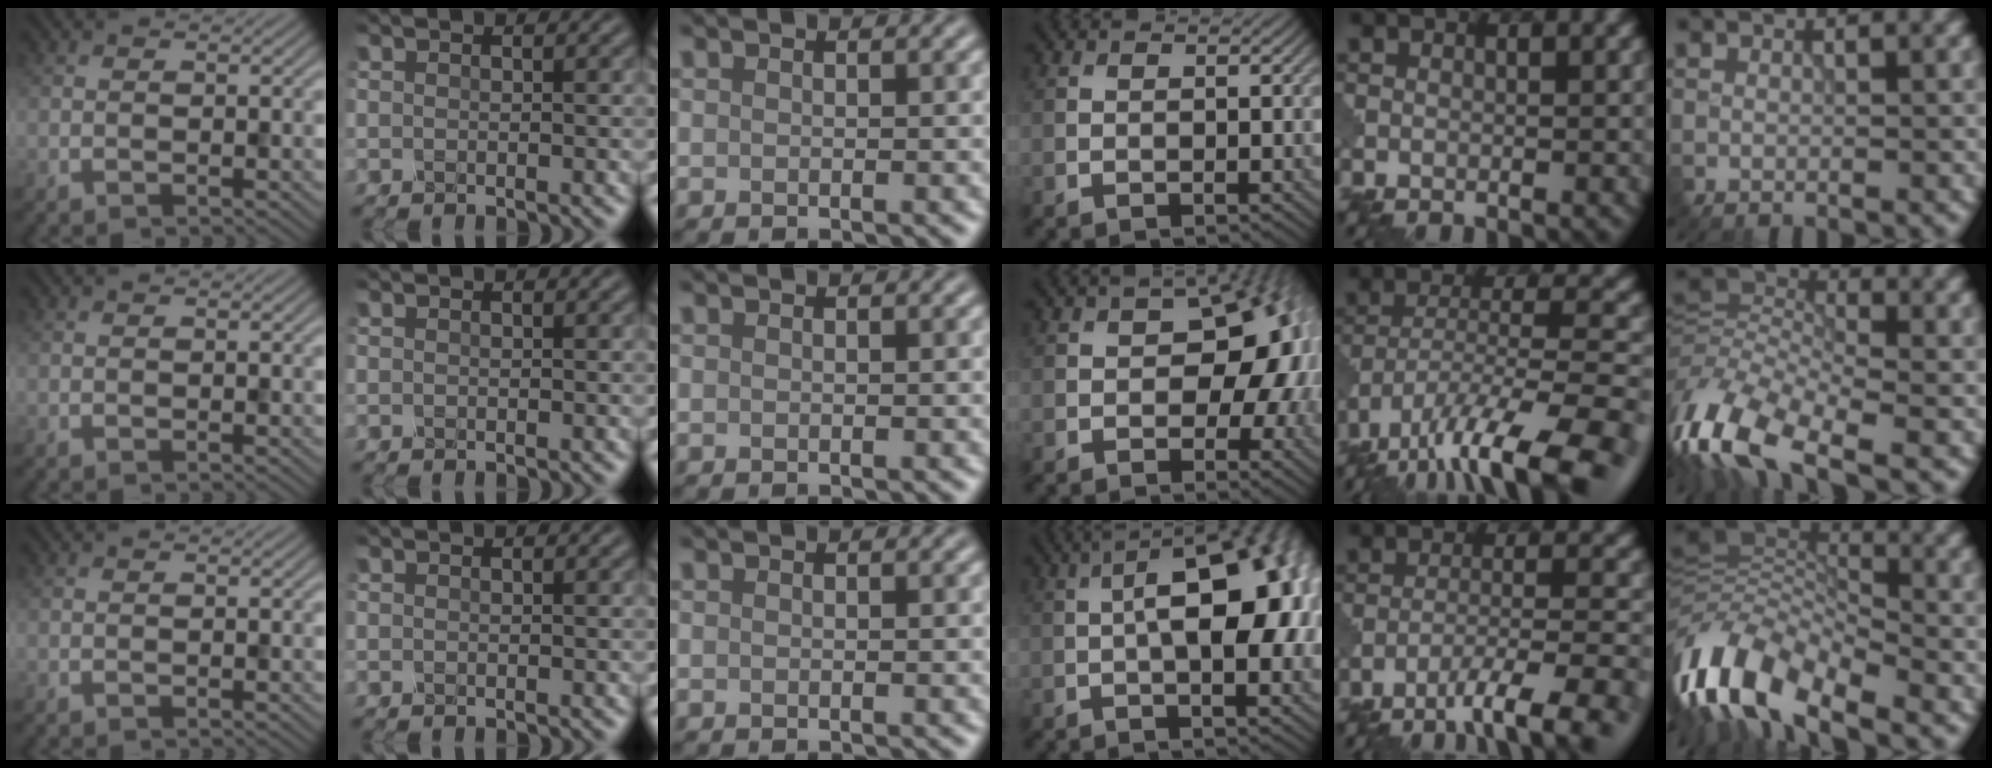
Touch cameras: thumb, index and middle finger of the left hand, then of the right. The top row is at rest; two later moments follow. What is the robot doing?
{"motion": "shake", "object": "salt shaker"}